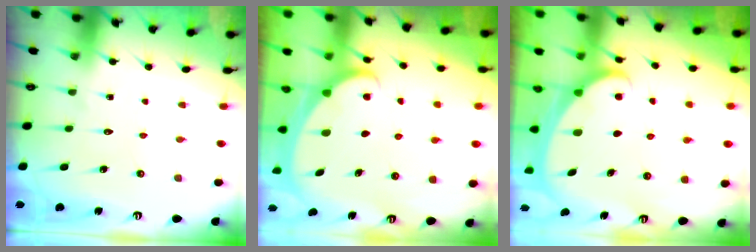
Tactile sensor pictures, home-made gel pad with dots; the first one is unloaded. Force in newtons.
{"total": 1.9, "press": 1.9, "slide": 0.2}
{"total": 2.3, "press": 2.3, "slide": 0.3}